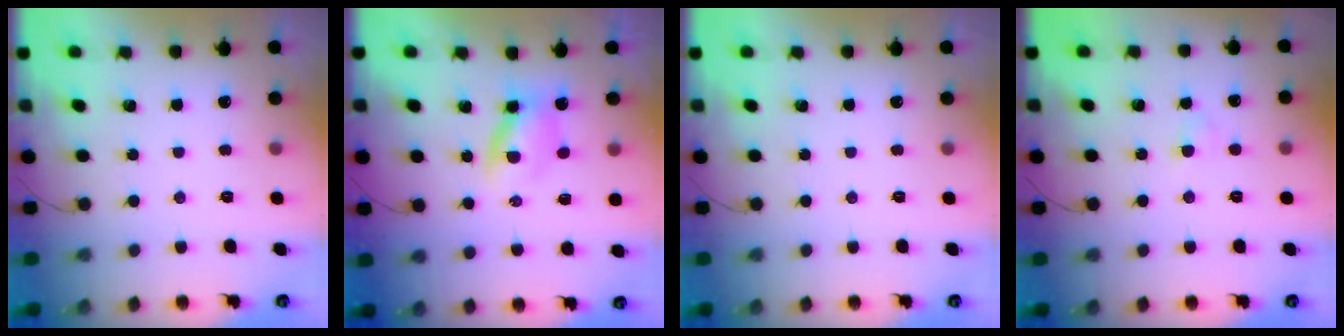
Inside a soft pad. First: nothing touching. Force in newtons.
{"total": 3.3, "press": 3.3, "slide": 0.7}
{"total": 0.0}
{"total": 2.5, "press": 2.3, "slide": 1.1}